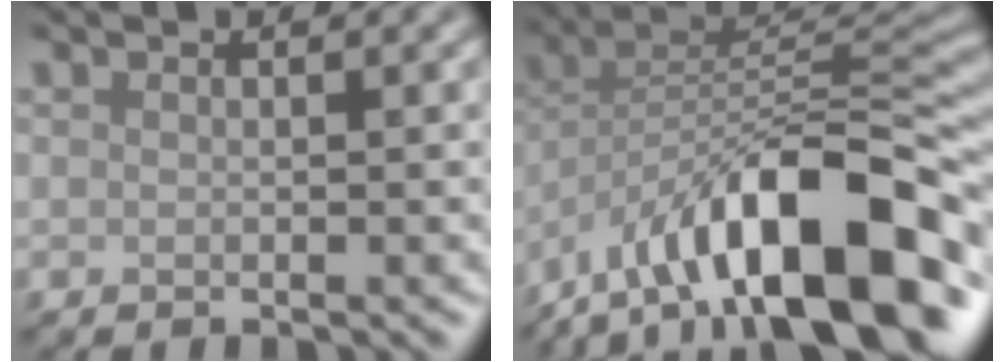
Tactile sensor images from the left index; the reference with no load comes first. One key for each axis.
{"total": 15.6, "fx": -8.8, "fy": 6.2, "fz": 11.3, "tx": -0.173, "ty": 0.021, "tz": -0.158}